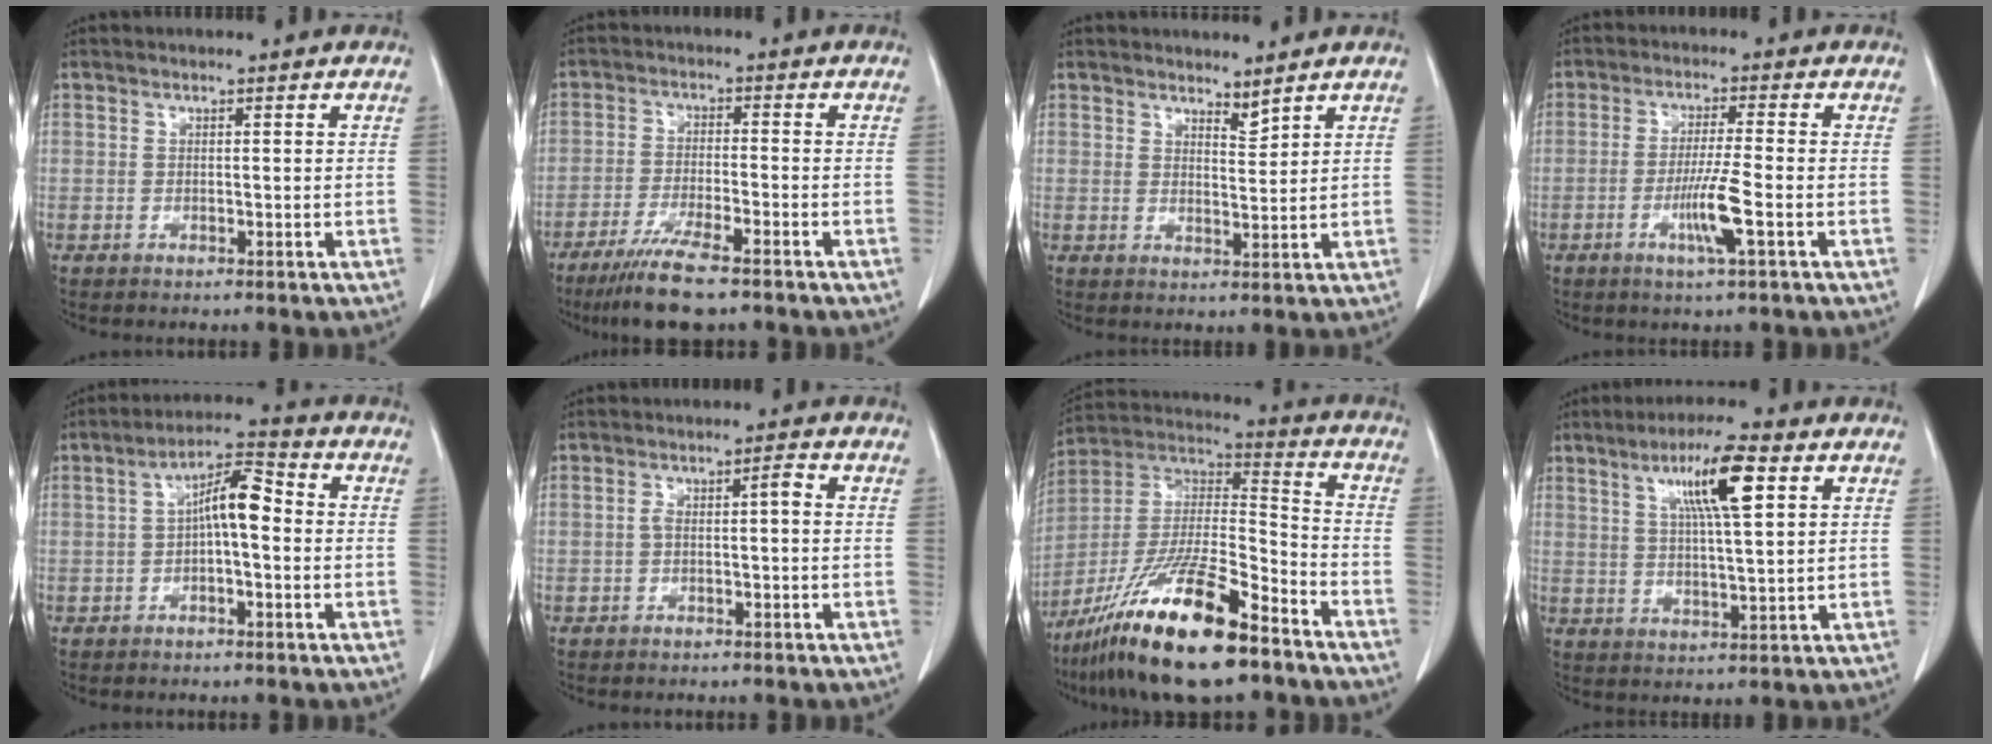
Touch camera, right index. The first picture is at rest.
{"total": 8.4, "force": [-6.3, 0.5, 5.5], "torque": [-0.097, -0.022, -0.109]}
{"total": 2.3, "force": [2.2, 0.2, 0.7], "torque": [-0.012, -0.009, 0.041]}
{"total": 6.1, "force": [-2.1, -0.6, 5.6], "torque": [-0.105, -0.012, -0.041]}
{"total": 6.8, "force": [-0.1, 1.8, 6.6], "torque": [-0.116, 0.028, -0.005]}
{"total": 2.8, "force": [-0.3, 0.6, 2.8], "torque": [-0.049, 0.016, -0.003]}
{"total": 20.8, "force": [-14.1, 3.0, 15.0], "torque": [-0.294, -0.025, -0.256]}
{"total": 9.4, "force": [4.0, 0.7, 8.5], "torque": [-0.151, 0.009, 0.067]}